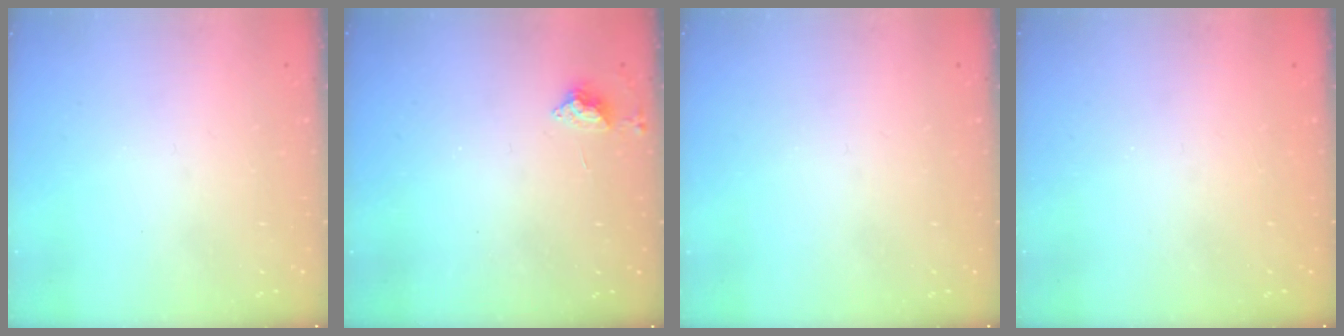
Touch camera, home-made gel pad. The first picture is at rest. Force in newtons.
{"total": 3.7, "press": 3.7, "slide": 0.5}
{"total": 0.0}
{"total": 1.0, "press": 1.0, "slide": 0.2}